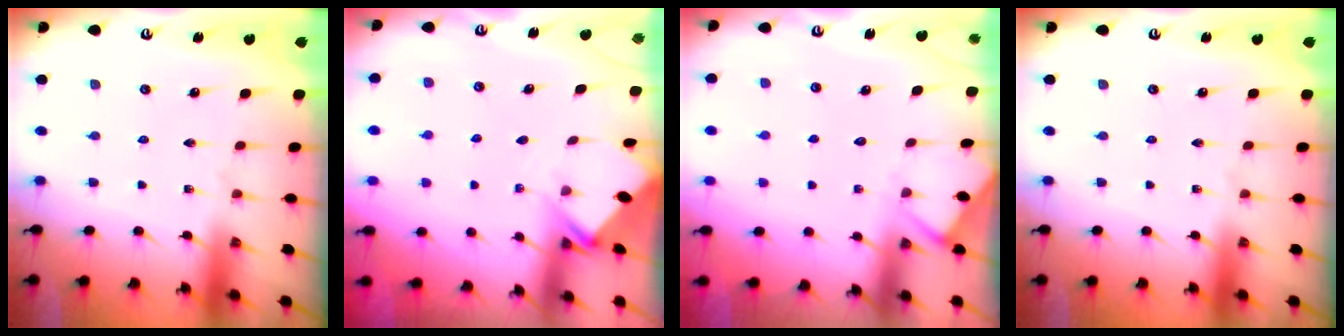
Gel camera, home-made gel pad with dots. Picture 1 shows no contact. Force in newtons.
{"total": 2.8, "press": 2.8, "slide": 0.2}
{"total": 4.1, "press": 4.0, "slide": 0.5}
{"total": 0.0}